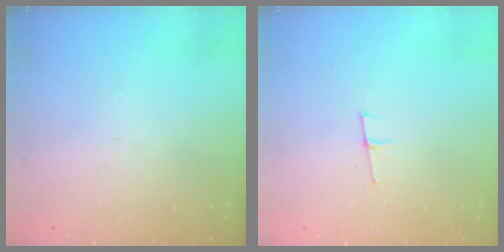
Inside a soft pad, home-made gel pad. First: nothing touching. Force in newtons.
{"total": 5.3, "press": 4.5, "slide": 2.9}